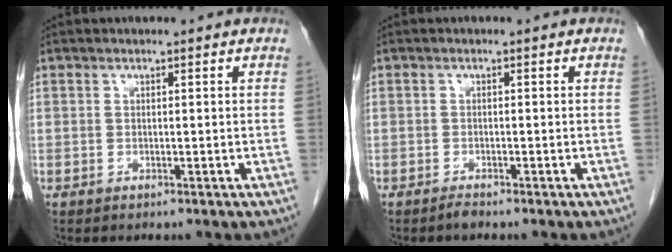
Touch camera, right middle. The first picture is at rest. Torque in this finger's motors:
{"motor_torque": [-0.01, 0.09, -0.01, 0.00]}